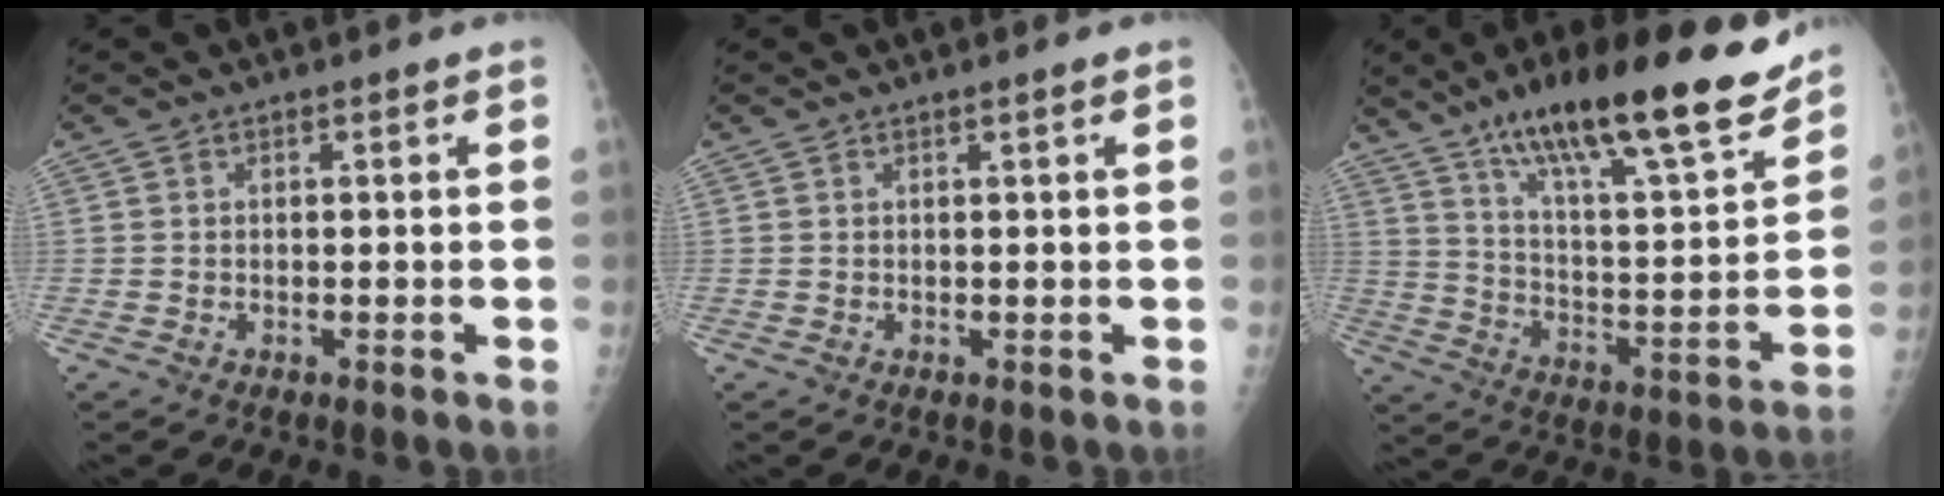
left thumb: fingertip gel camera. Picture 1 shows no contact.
{"total": 0.7, "force": [0.4, -0.1, 0.5], "torque": [-0.013, -0.002, 0.010]}
{"total": 25.9, "force": [18.1, 5.5, 17.7], "torque": [-0.254, -0.067, 0.296]}